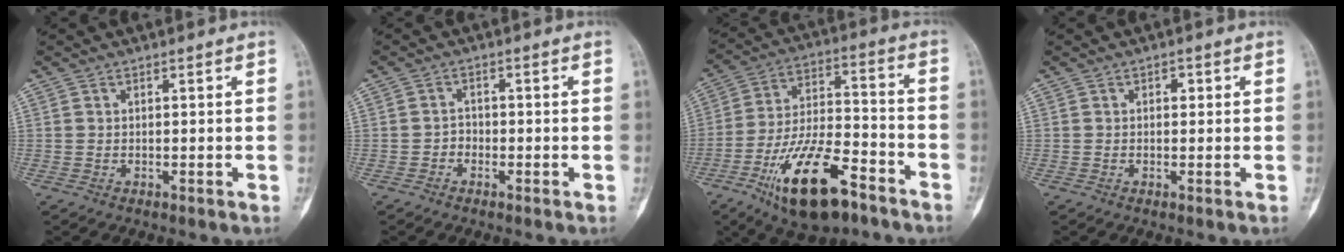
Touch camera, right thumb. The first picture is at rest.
{"total": 1.7, "force": [-1.1, 1.3, 0.5], "torque": [0.002, 0.009, -0.027]}
{"total": 19.2, "force": [-10.7, 7.7, 14.0], "torque": [-0.242, 0.066, -0.182]}
{"total": 1.2, "force": [0.4, 0.9, 0.8], "torque": [0.002, 0.004, 0.002]}